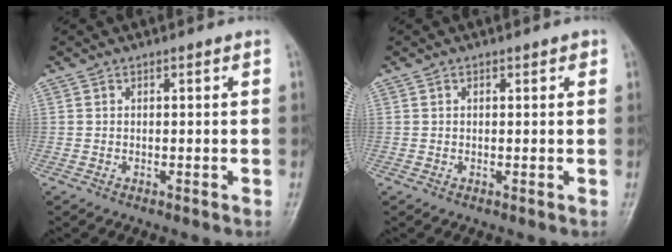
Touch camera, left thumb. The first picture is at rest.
{"total": 0.9, "force": [0.5, 0.6, 0.5], "torque": [0.001, 0.000, 0.003]}